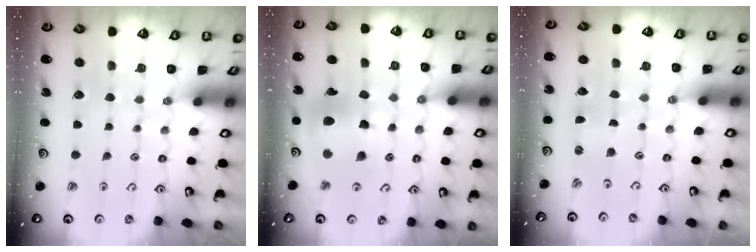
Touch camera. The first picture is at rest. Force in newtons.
{"total": 14.4, "press": 14.2, "slide": 2.0}
{"total": 0.0}